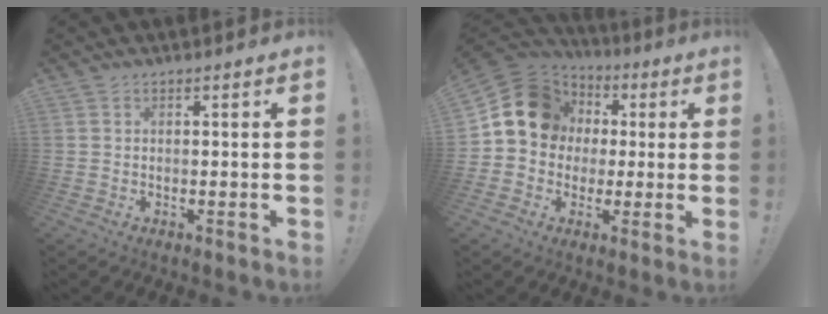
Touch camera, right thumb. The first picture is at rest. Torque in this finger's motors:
{"motor_torque": [0.70, 0.56, 1.17, -0.36, 0.12]}